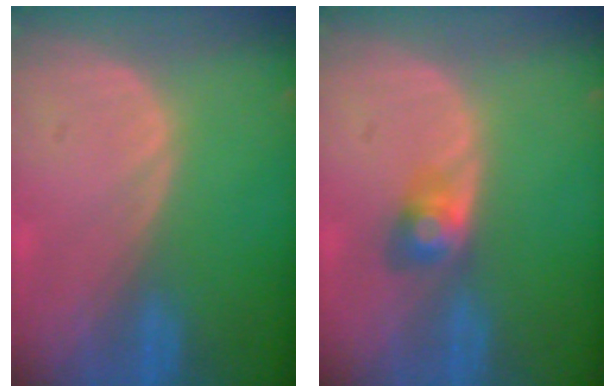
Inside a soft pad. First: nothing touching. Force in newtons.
{"total": 2.9, "press": 2.9, "slide": 0.0}